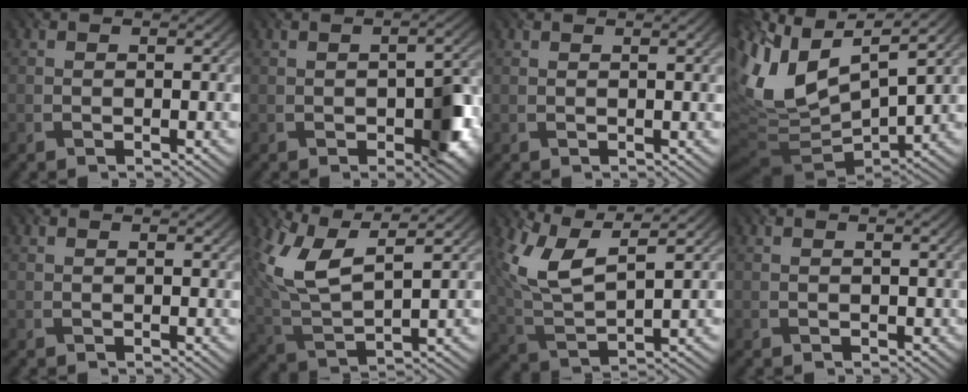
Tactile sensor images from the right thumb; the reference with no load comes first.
{"total": 6.0, "force": [-1.4, 3.1, 5.0], "torque": [-0.069, -0.008, -0.017]}
{"total": 1.7, "force": [0.8, 0.3, 1.5], "torque": [-0.021, 0.005, 0.011]}
{"total": 12.8, "force": [3.2, 5.6, 11.0], "torque": [-0.255, 0.007, 0.060]}
{"total": 0.8, "force": [0.7, 0.1, 0.2], "torque": [-0.007, 0.000, 0.015]}
{"total": 11.1, "force": [5.2, 4.8, 8.5], "torque": [-0.207, 0.004, 0.104]}
{"total": 10.2, "force": [5.3, 4.2, 7.7], "torque": [-0.185, 0.002, 0.105]}
{"total": 0.6, "force": [0.5, 0.4, 0.1], "torque": [-0.004, -0.002, 0.011]}